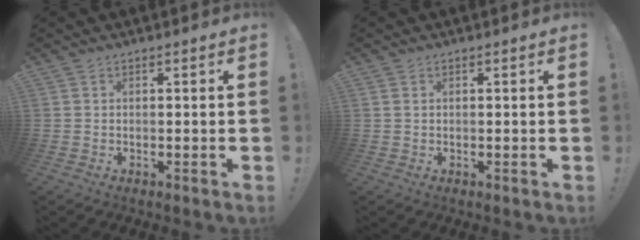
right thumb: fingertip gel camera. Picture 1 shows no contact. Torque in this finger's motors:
{"motor_torque": [0.43, -0.20, -0.05, 0.05, -0.02]}